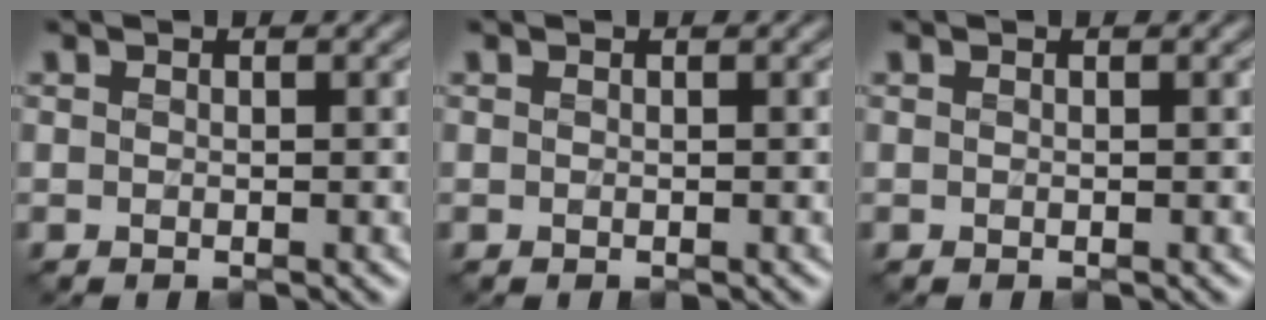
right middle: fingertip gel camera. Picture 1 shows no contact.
{"total": 0.0}
{"total": 0.0}